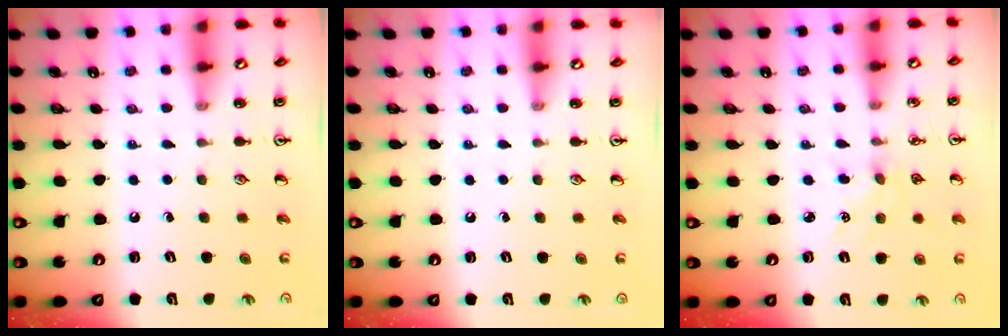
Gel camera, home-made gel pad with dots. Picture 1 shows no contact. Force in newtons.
{"total": 0.0}
{"total": 5.0, "press": 5.0, "slide": 0.6}